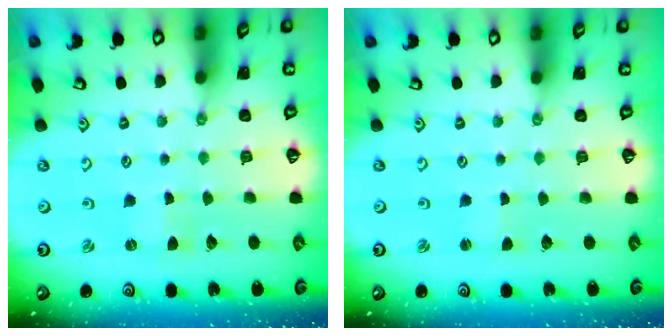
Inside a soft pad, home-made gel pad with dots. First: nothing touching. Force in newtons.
{"total": 0.0}